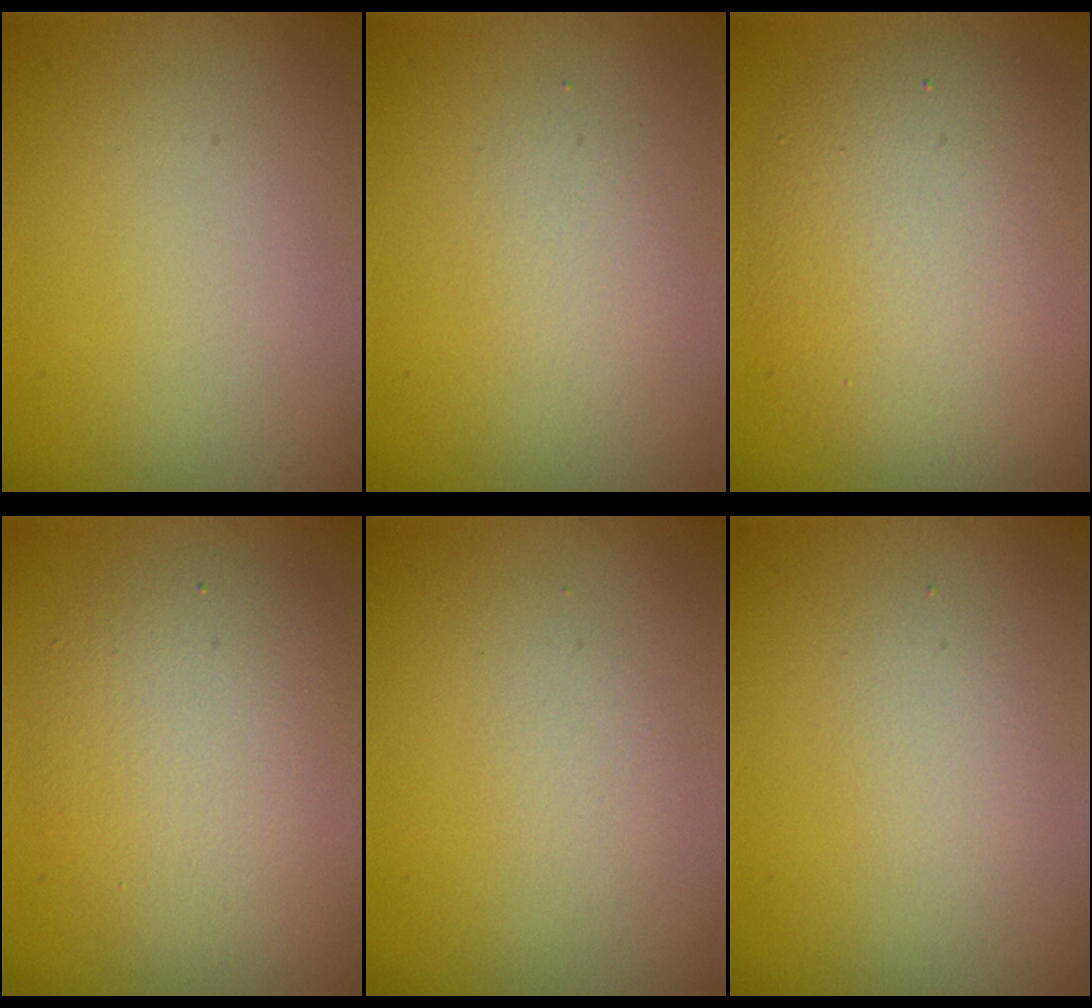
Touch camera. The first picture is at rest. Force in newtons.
{"total": 1.6, "press": 1.6, "slide": 0.1}
{"total": 6.7, "press": 6.7, "slide": 0.9}
{"total": 5.7, "press": 5.7, "slide": 0.2}
{"total": 0.9, "press": 0.9, "slide": 0.1}
{"total": 1.4, "press": 1.4, "slide": 0.0}